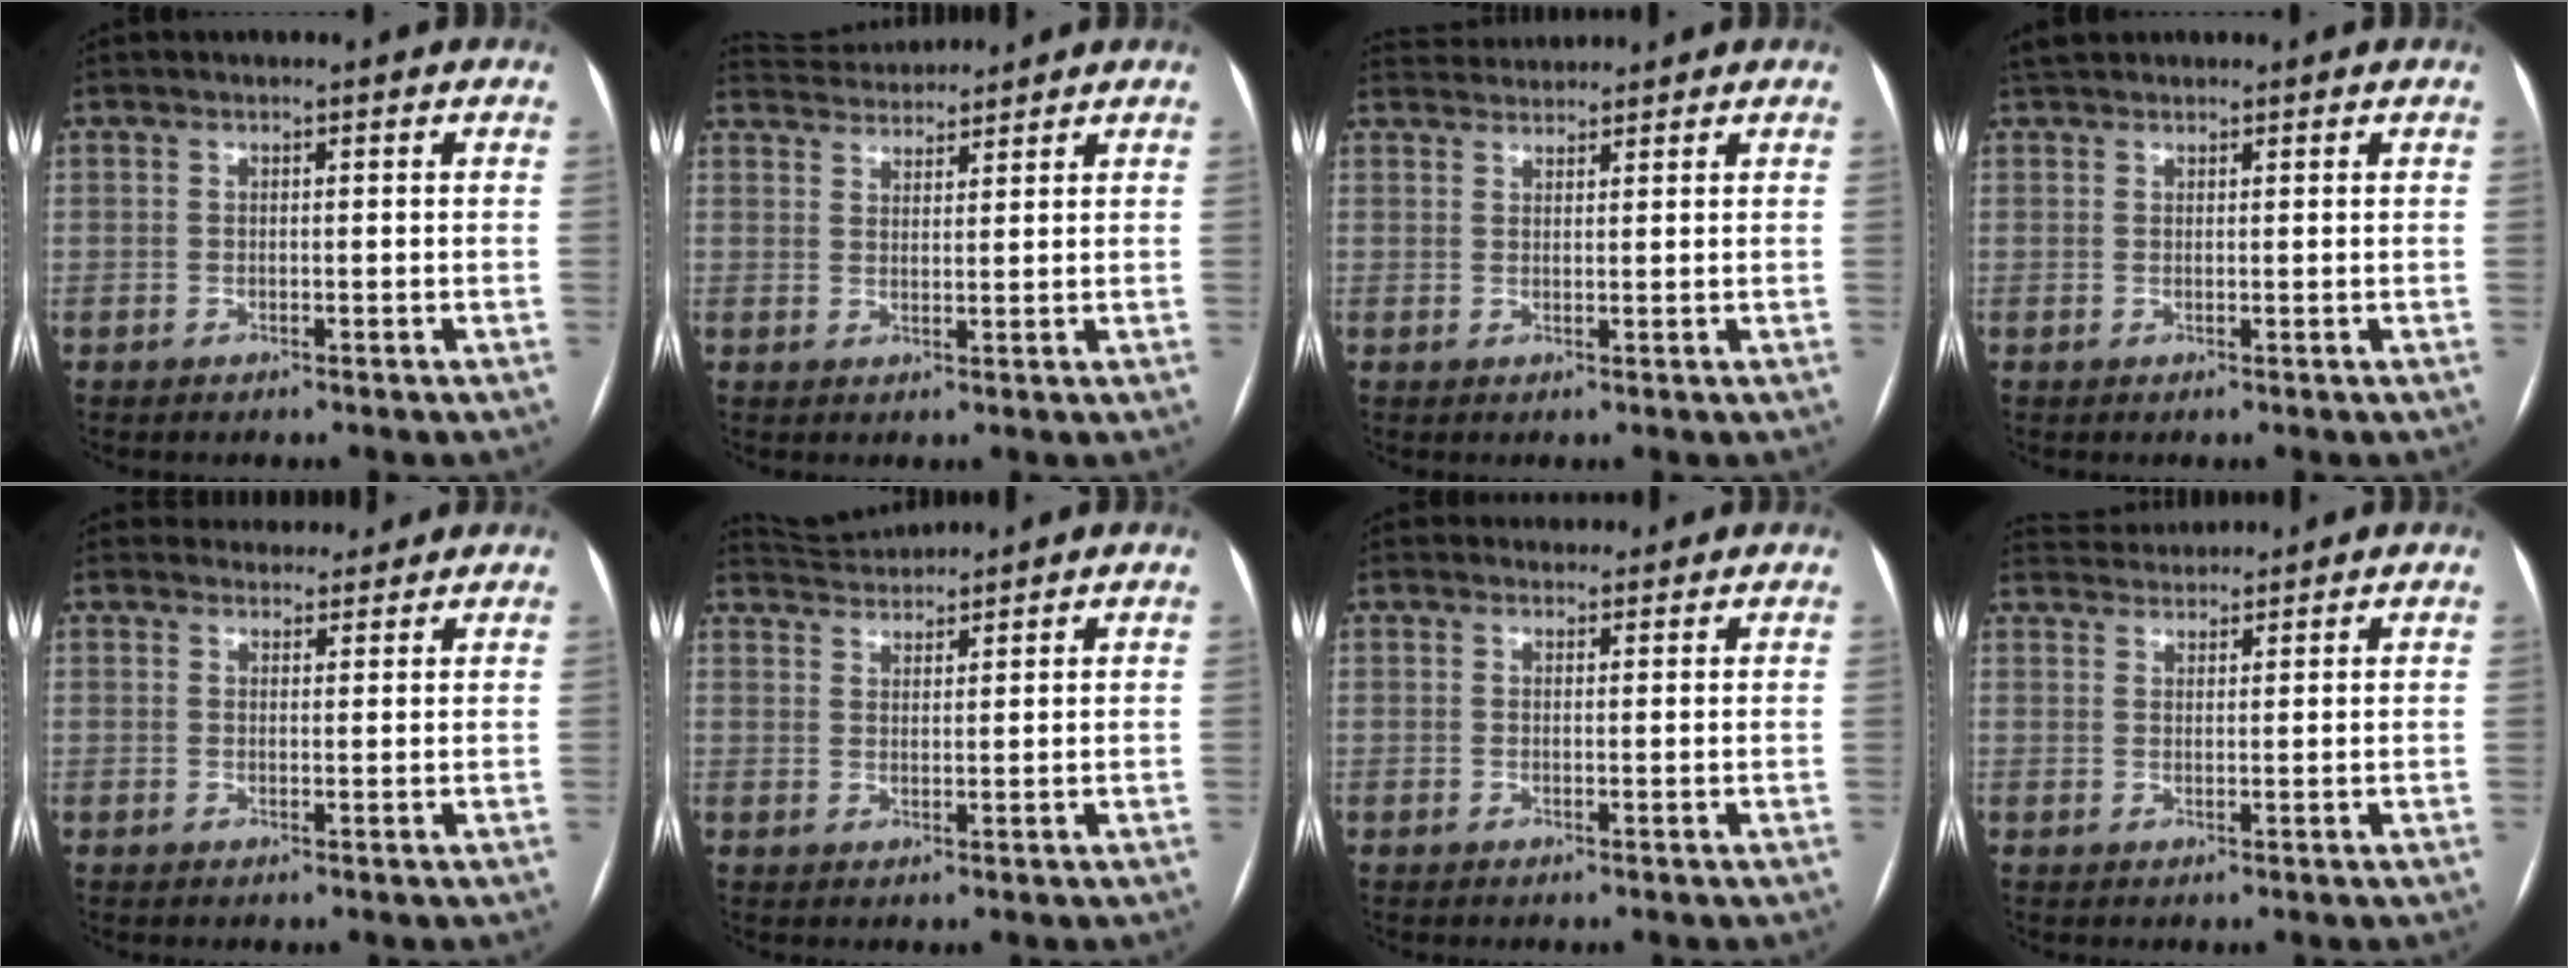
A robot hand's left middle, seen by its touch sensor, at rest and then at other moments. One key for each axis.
{"total": 6.6, "fx": 6.5, "fy": 0.5, "fz": 0.8, "tx": -0.024, "ty": 0.028, "tz": 0.107}
{"total": 3.7, "fx": 3.7, "fy": 0.3, "fz": -0.1, "tx": -0.005, "ty": 0.028, "tz": 0.069}
{"total": 2.4, "fx": 2.0, "fy": 1.0, "fz": 0.7, "tx": -0.017, "ty": 0.026, "tz": 0.035}
{"total": 4.6, "fx": 4.3, "fy": 1.6, "fz": 0.0, "tx": 0.006, "ty": 0.013, "tz": 0.054}
{"total": 4.5, "fx": 4.5, "fy": -0.1, "fz": -0.1, "tx": -0.007, "ty": 0.021, "tz": 0.083}
{"total": 2.2, "fx": 2.0, "fy": 0.8, "fz": -0.2, "tx": 0.004, "ty": 0.011, "tz": 0.027}
{"total": 4.8, "fx": 4.8, "fy": 0.4, "fz": 0.3, "tx": -0.012, "ty": 0.030, "tz": 0.082}